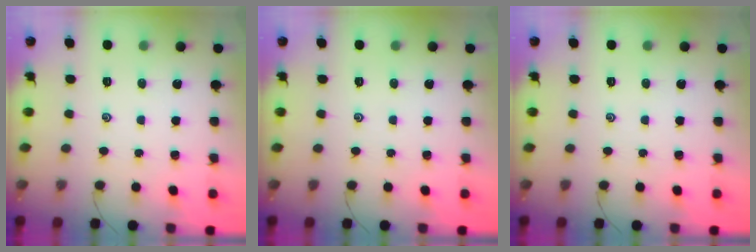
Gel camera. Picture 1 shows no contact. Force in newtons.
{"total": 0.0}
{"total": 0.0}